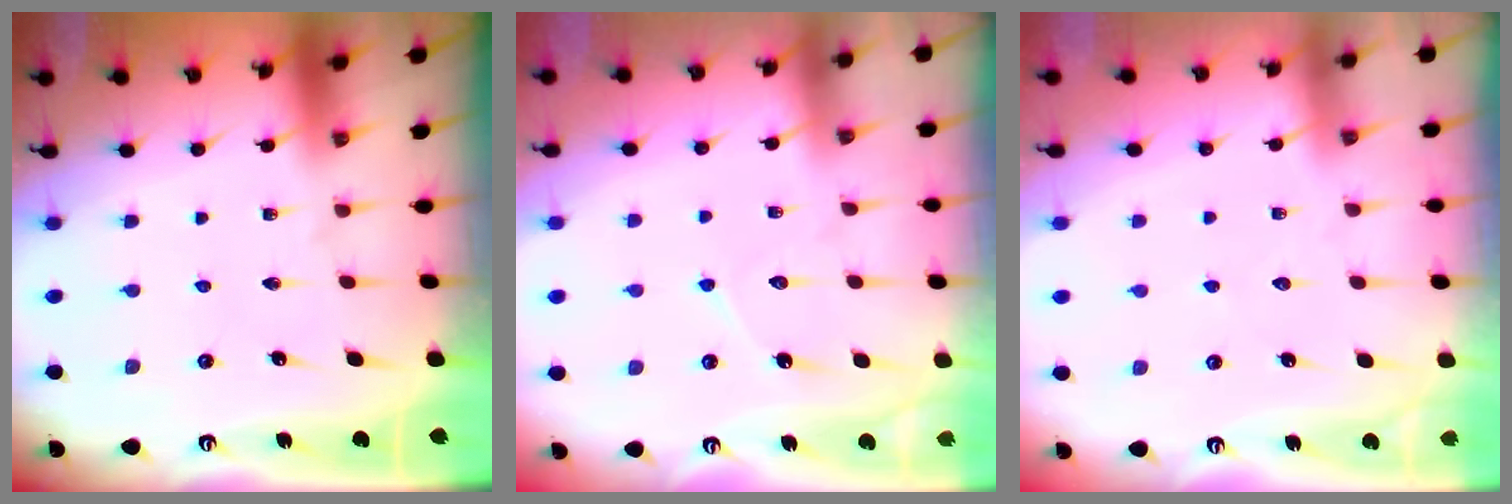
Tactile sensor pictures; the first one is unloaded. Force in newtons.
{"total": 7.3, "press": 7.3, "slide": 0.5}
{"total": 2.5, "press": 2.4, "slide": 0.4}